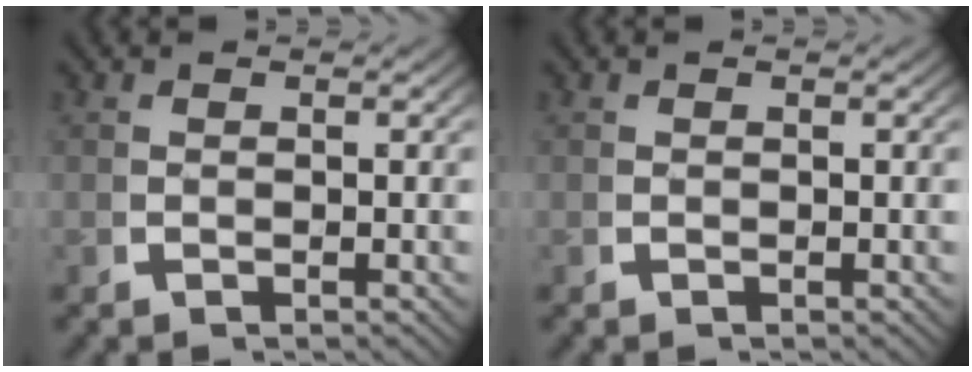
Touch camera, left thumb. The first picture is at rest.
{"total": 0.0}